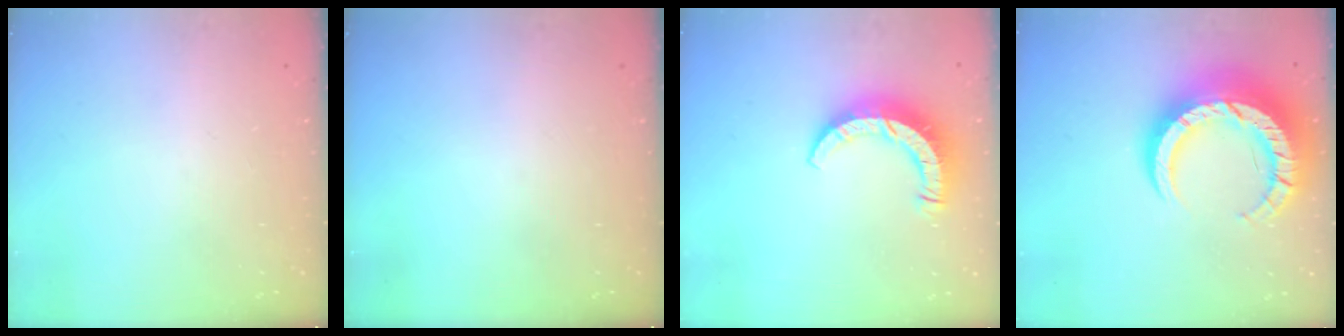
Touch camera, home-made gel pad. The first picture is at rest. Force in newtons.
{"total": 0.0}
{"total": 9.4, "press": 9.3, "slide": 0.9}
{"total": 17.5, "press": 17.4, "slide": 1.5}